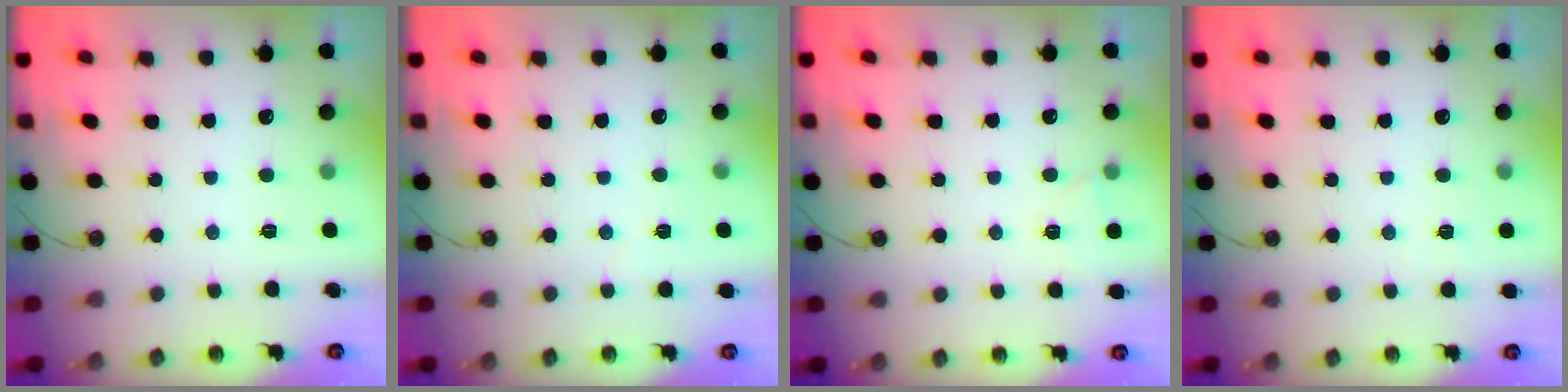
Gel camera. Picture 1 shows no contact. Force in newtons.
{"total": 2.2, "press": 2.2, "slide": 0.7}
{"total": 3.2, "press": 2.4, "slide": 2.0}
{"total": 2.4, "press": 2.3, "slide": 0.6}